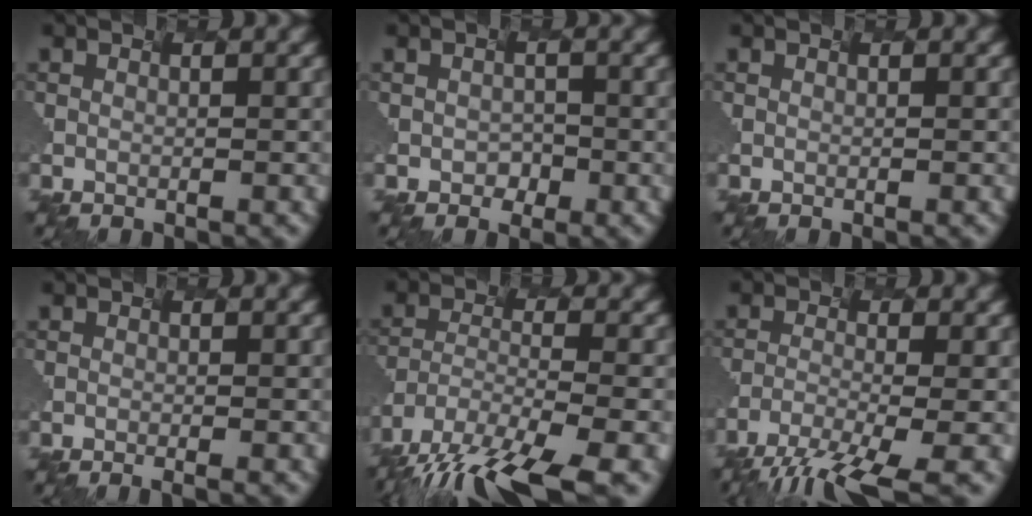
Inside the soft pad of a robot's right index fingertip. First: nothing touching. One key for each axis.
{"total": 1.6, "fx": -1.2, "fy": -0.2, "fz": -1.1, "tx": -0.011, "ty": -0.014, "tz": 0.006}
{"total": 0.0}
{"total": 1.4, "fx": -0.6, "fy": 0.3, "fz": 1.3, "tx": -0.006, "ty": 0.002, "tz": -0.006}
{"total": 11.6, "fx": -9.7, "fy": 1.9, "fz": 6.1, "tx": -0.161, "ty": -0.038, "tz": -0.134}
{"total": 6.4, "fx": -5.2, "fy": 0.0, "fz": 3.7, "tx": -0.080, "ty": -0.014, "tz": -0.077}